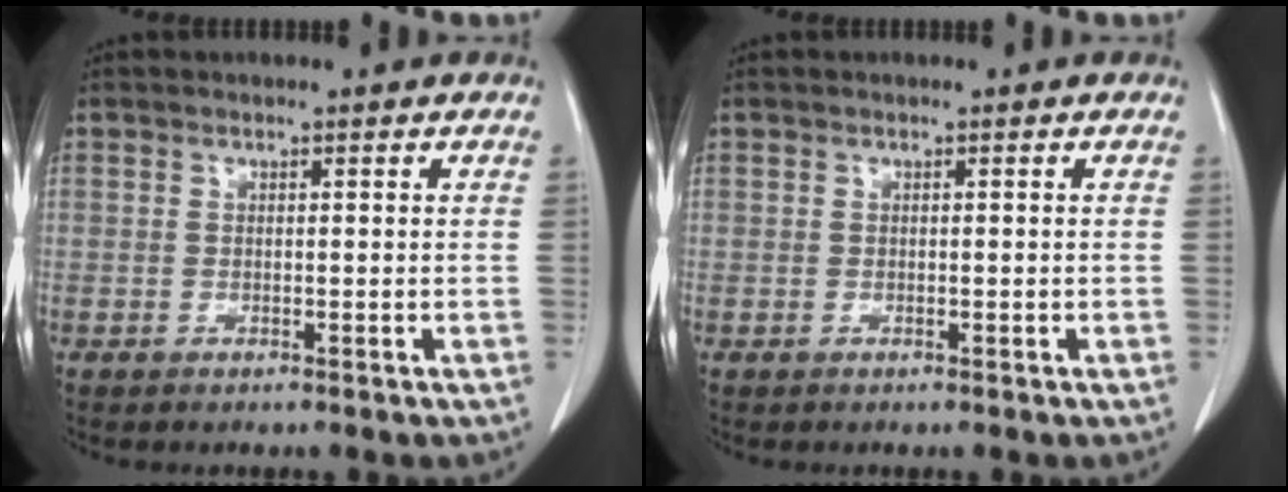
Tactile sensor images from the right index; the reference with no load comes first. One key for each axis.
{"total": 0.0}